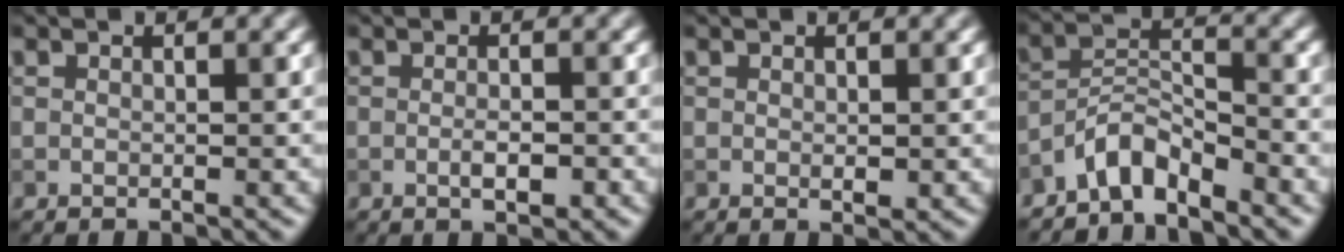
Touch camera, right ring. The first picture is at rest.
{"total": 1.8, "force": [-0.6, 0.5, 1.7], "torque": [-0.029, -0.003, -0.009]}
{"total": 0.8, "force": [0.0, 0.4, 0.7], "torque": [-0.009, -0.003, 0.000]}
{"total": 3.8, "force": [-3.3, 0.9, 1.7], "torque": [-0.029, 0.011, -0.071]}